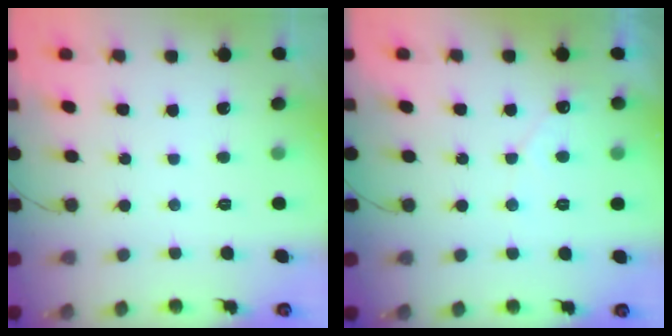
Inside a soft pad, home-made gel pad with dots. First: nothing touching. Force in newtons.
{"total": 3.0, "press": 3.0, "slide": 0.1}